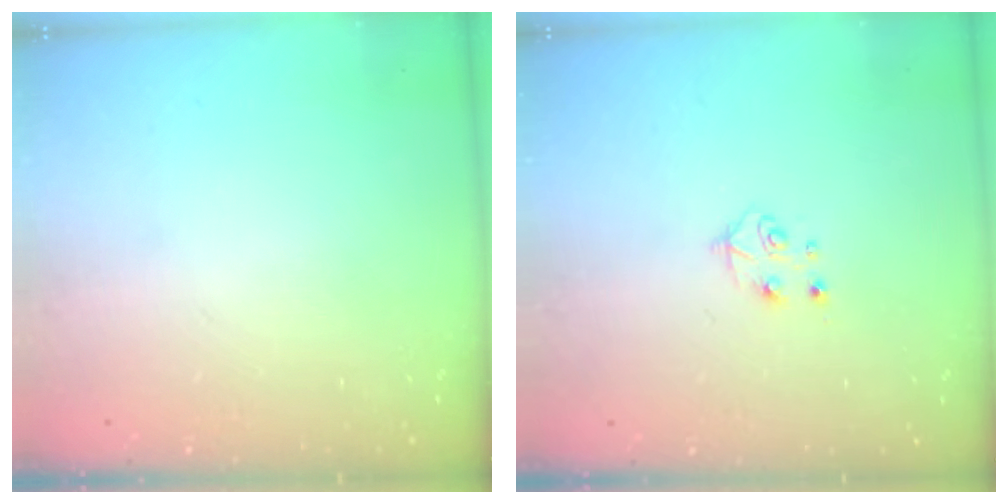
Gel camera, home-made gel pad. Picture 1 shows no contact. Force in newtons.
{"total": 5.0, "press": 4.9, "slide": 0.5}